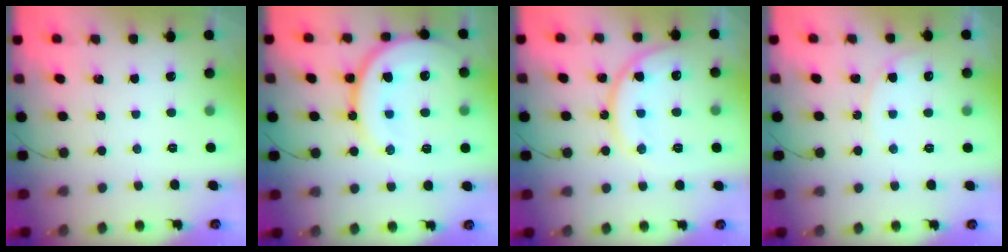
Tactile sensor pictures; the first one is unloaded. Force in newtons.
{"total": 18.8, "press": 18.5, "slide": 3.7}
{"total": 14.8, "press": 14.7, "slide": 1.2}
{"total": 6.0, "press": 6.0, "slide": 0.4}